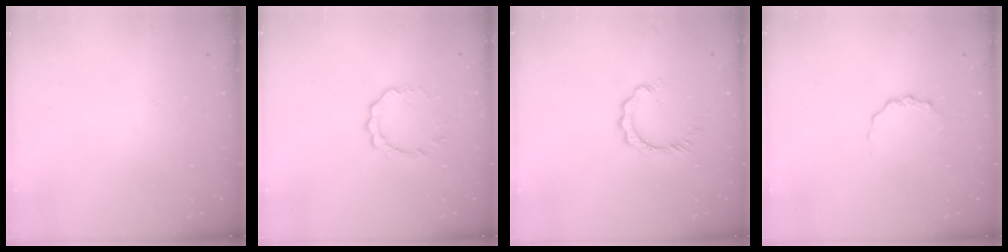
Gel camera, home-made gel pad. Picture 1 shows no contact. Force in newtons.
{"total": 5.9, "press": 5.9, "slide": 0.3}
{"total": 2.8, "press": 2.7, "slide": 0.4}
{"total": 2.4, "press": 2.4, "slide": 0.3}